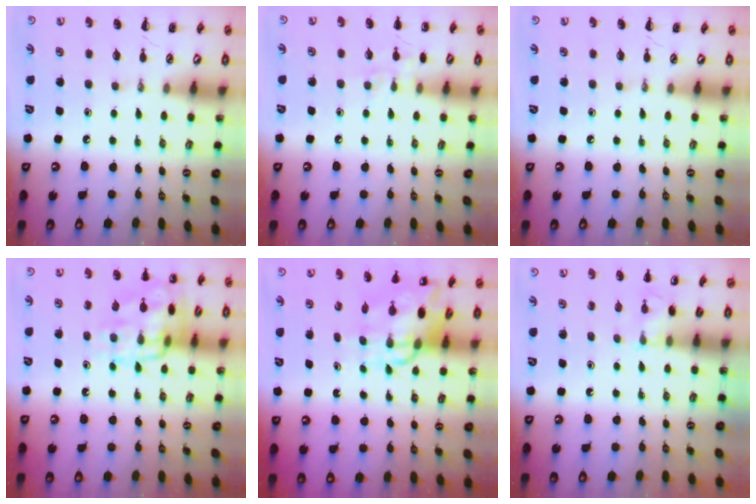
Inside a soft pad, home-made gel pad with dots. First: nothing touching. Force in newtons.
{"total": 6.3, "press": 6.2, "slide": 1.2}
{"total": 0.0}
{"total": 13.6, "press": 13.6, "slide": 0.9}
{"total": 9.7, "press": 9.3, "slide": 2.7}
{"total": 4.2, "press": 4.1, "slide": 1.1}